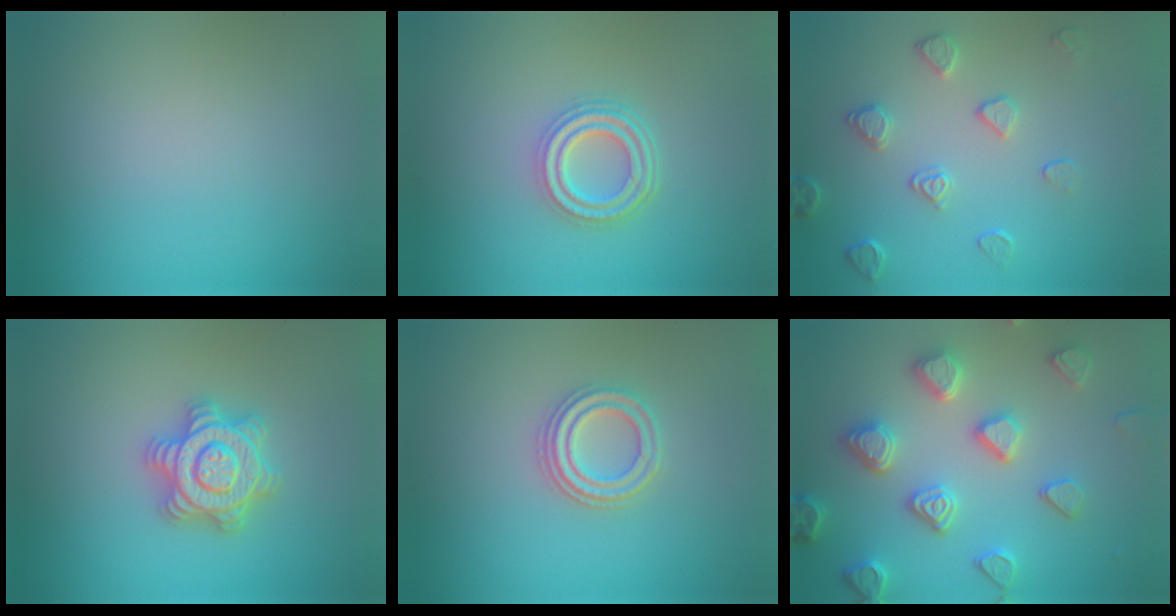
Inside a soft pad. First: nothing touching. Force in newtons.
{"total": 3.9, "press": 3.1, "slide": 2.4}
{"total": 2.4, "press": 1.9, "slide": 1.4}
{"total": 4.9, "press": 4.8, "slide": 0.8}
{"total": 2.9, "press": 2.7, "slide": 1.2}
{"total": 4.9, "press": 4.7, "slide": 1.3}